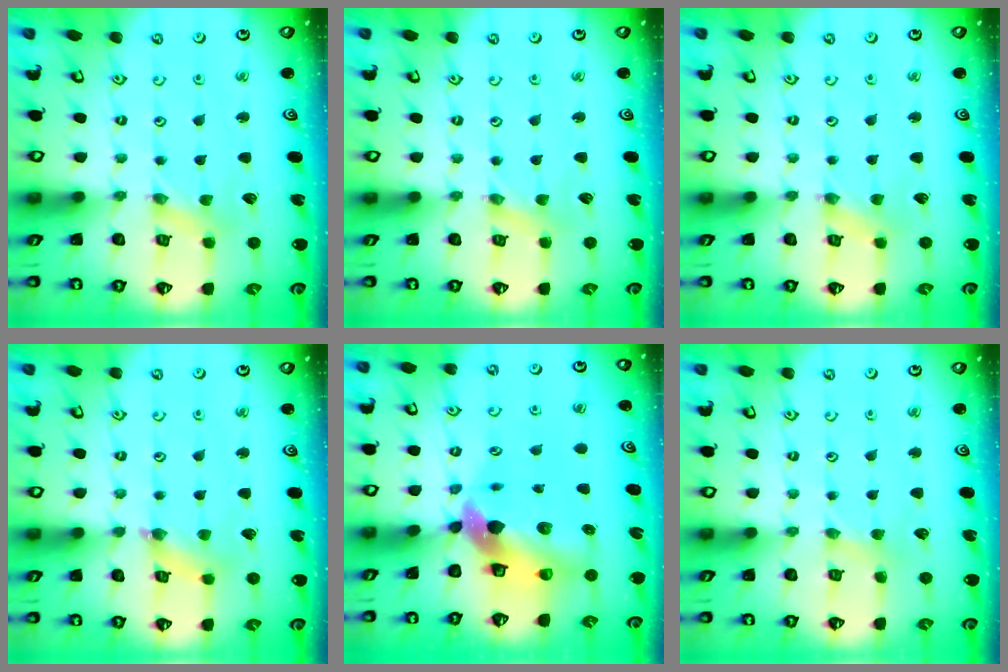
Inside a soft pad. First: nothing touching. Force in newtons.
{"total": 0.9, "press": 0.9, "slide": 0.1}
{"total": 0.0}
{"total": 3.6, "press": 3.6, "slide": 0.4}
{"total": 11.8, "press": 11.6, "slide": 1.9}
{"total": 2.2, "press": 2.2, "slide": 0.4}